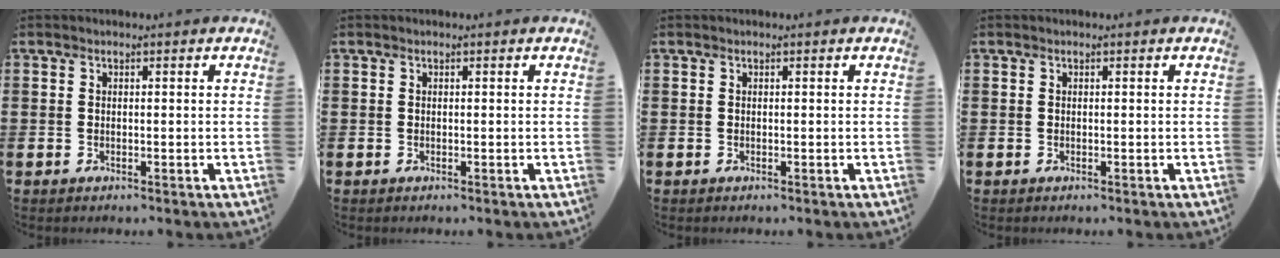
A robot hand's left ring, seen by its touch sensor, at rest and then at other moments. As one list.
[{"total": 0.0}, {"total": 0.0}, {"total": 0.0}]